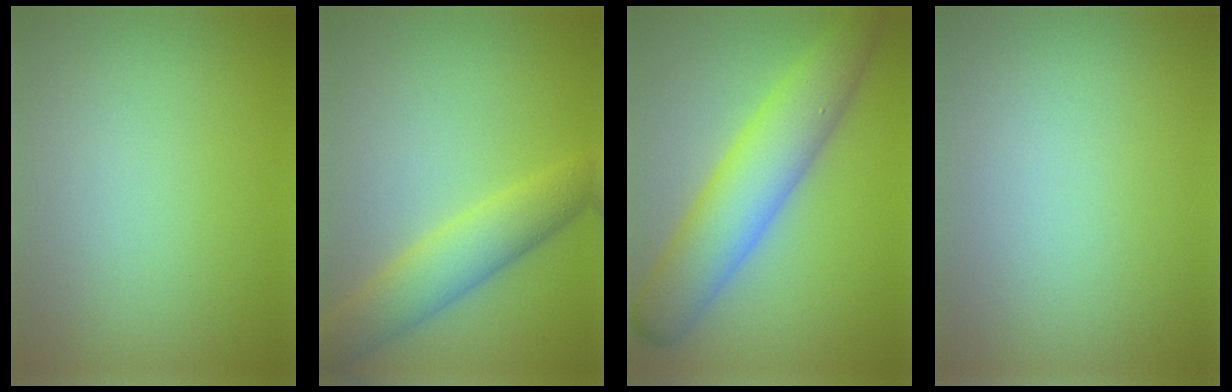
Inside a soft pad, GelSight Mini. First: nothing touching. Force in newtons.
{"total": 4.7, "press": 4.7, "slide": 0.1}
{"total": 6.7, "press": 6.7, "slide": 0.1}
{"total": 0.0}